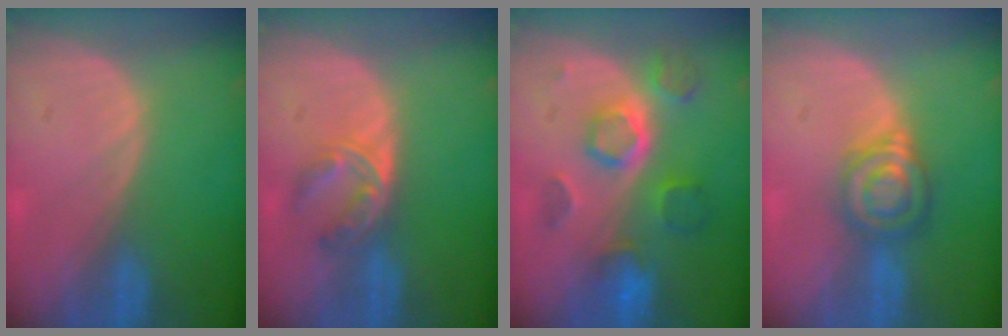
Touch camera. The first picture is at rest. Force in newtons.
{"total": 5.7, "press": 4.5, "slide": 3.4}
{"total": 8.5, "press": 7.7, "slide": 3.6}
{"total": 6.0, "press": 5.9, "slide": 1.0}